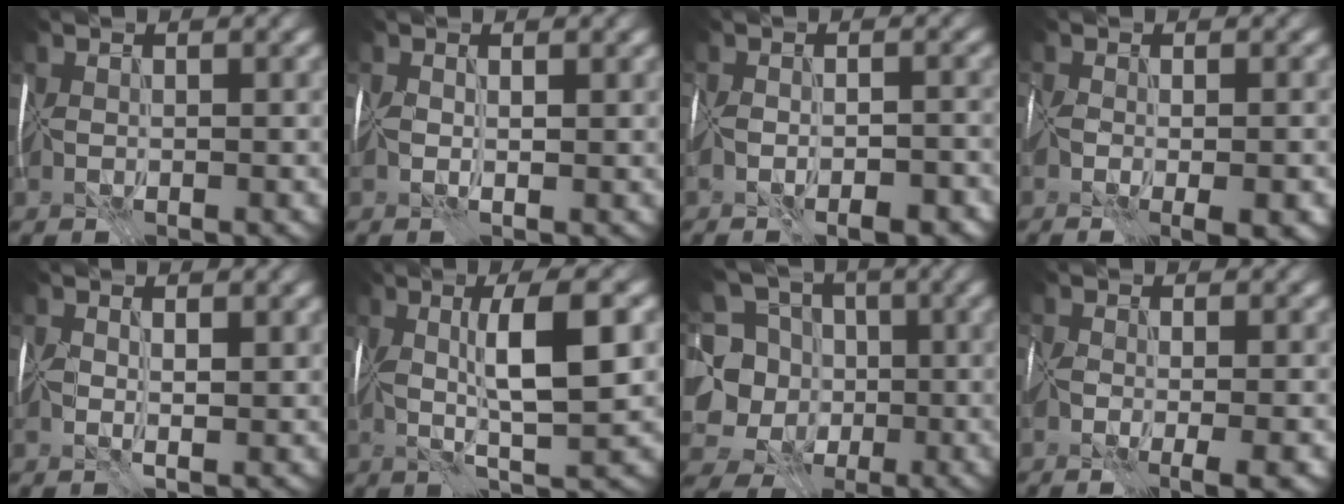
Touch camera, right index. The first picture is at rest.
{"total": 1.5, "force": [0.3, 0.5, 1.4], "torque": [-0.026, 0.001, 0.002]}
{"total": 5.3, "force": [-3.5, 2.3, 3.4], "torque": [-0.042, 0.003, -0.048]}
{"total": 5.0, "force": [-2.1, 1.9, 4.1], "torque": [-0.056, -0.008, -0.021]}
{"total": 2.1, "force": [0.6, 0.8, 1.9], "torque": [-0.038, 0.001, 0.009]}
{"total": 7.6, "force": [1.0, 1.5, 7.4], "torque": [-0.121, 0.009, 0.016]}
{"total": 12.9, "force": [-0.2, 11.9, 5.0], "torque": [-0.133, 0.023, -0.022]}
{"total": 4.6, "force": [-1.8, 1.4, 4.0], "torque": [-0.060, -0.013, -0.026]}